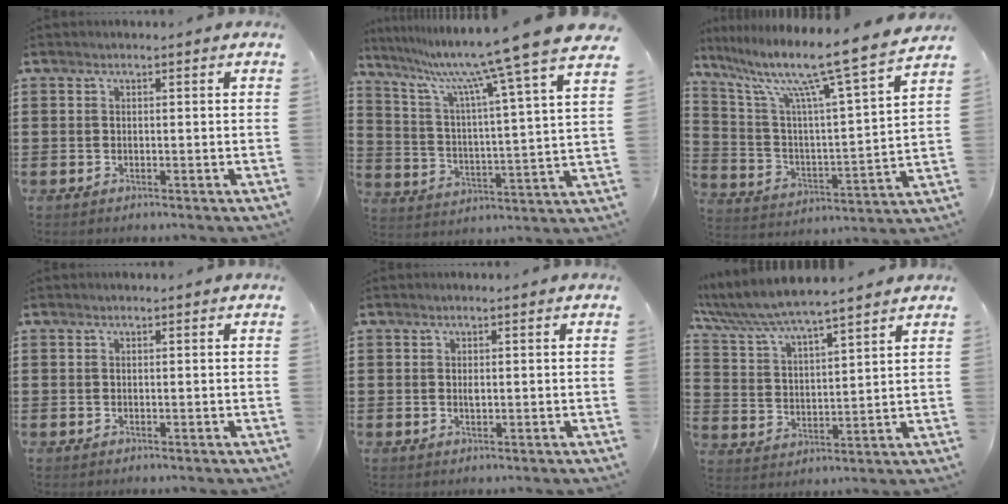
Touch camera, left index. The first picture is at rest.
{"total": 11.4, "force": [9.7, -1.5, 5.7], "torque": [-0.142, -0.072, 0.149]}
{"total": 12.0, "force": [9.4, -0.2, 7.4], "torque": [-0.161, -0.073, 0.141]}
{"total": 0.0}
{"total": 0.5, "force": [0.1, 0.2, 0.5], "torque": [-0.011, -0.002, 0.002]}
{"total": 5.5, "force": [5.2, 0.1, 1.9], "torque": [-0.062, -0.033, 0.086]}